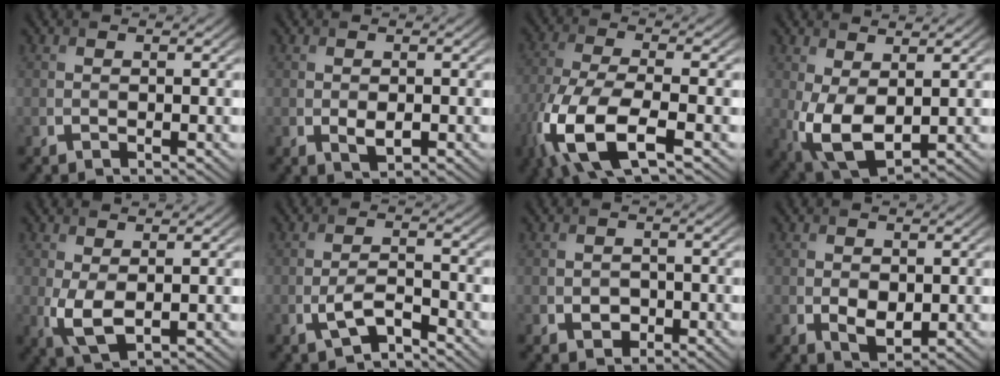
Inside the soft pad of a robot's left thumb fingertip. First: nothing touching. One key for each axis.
{"total": 1.9, "fx": -0.5, "fy": 1.2, "fz": 1.5, "tx": -0.031, "ty": -0.008, "tz": -0.003}
{"total": 12.0, "fx": -5.9, "fy": 4.1, "fz": 9.5, "tx": -0.215, "ty": -0.024, "tz": -0.126}
{"total": 7.4, "fx": 0.1, "fy": 4.2, "fz": 6.2, "tx": -0.148, "ty": -0.011, "tz": 0.008}
{"total": 4.0, "fx": 0.2, "fy": 2.0, "fz": 3.5, "tx": -0.089, "ty": -0.008, "tz": 0.007}
{"total": 3.6, "fx": -2.1, "fy": 1.2, "fz": 2.7, "tx": -0.065, "ty": -0.003, "tz": -0.044}
{"total": 1.8, "fx": -0.6, "fy": 1.5, "fz": 0.8, "tx": -0.012, "ty": -0.006, "tz": -0.011}
{"total": 2.7, "fx": -0.1, "fy": 1.8, "fz": 2.0, "tx": -0.042, "ty": -0.008, "tz": 0.004}